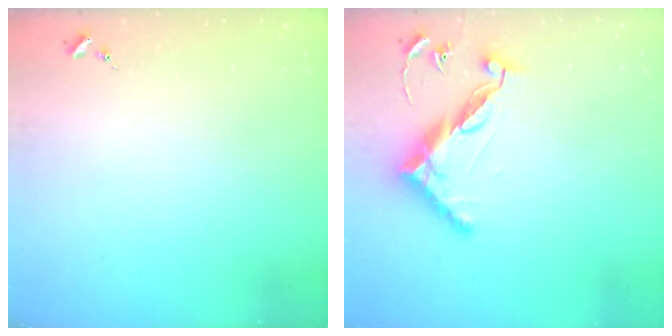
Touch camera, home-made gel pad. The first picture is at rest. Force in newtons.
{"total": 11.6, "press": 11.6, "slide": 0.4}